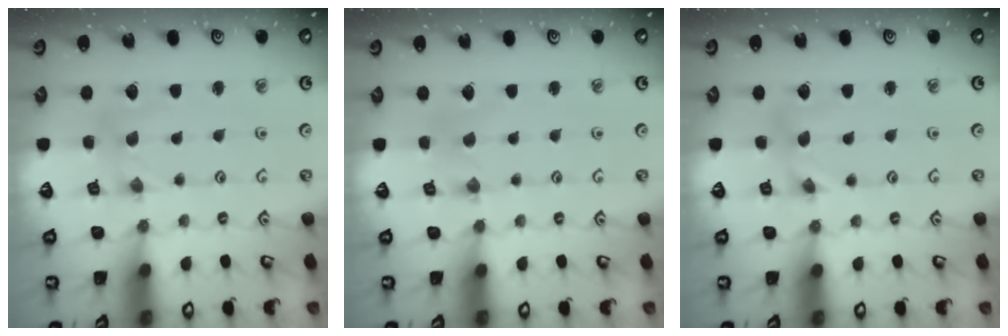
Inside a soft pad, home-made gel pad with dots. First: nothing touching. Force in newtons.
{"total": 0.9, "press": 0.9, "slide": 0.2}
{"total": 1.1, "press": 1.1, "slide": 0.2}